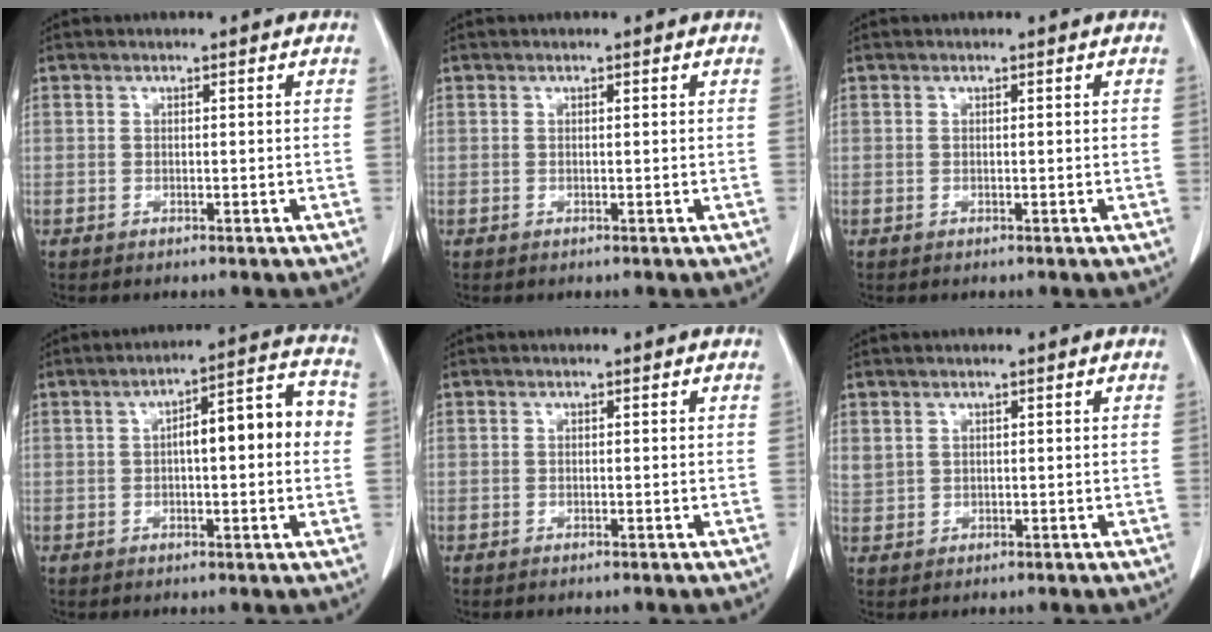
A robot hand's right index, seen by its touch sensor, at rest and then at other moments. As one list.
[{"total": 0.0}, {"total": 0.0}, {"total": 10.3, "force": [0.5, 2.3, 10.0], "torque": [-0.140, 0.037, 0.007]}, {"total": 0.0}, {"total": 1.9, "force": [1.2, 1.4, 0.5], "torque": [-0.007, 0.012, 0.030]}]